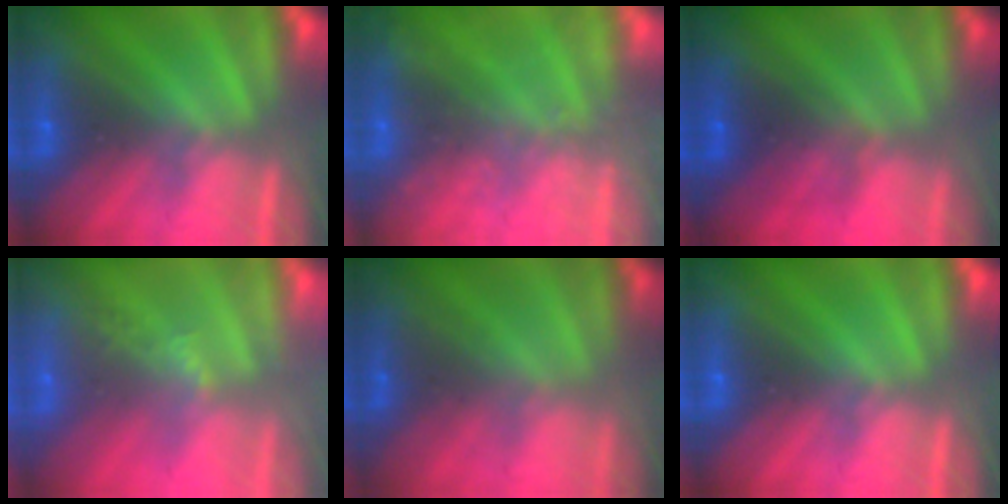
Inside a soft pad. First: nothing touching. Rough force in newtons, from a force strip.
{"total": 2.4}
{"total": 1.7}
{"total": 2.2}
{"total": 1.8}
{"total": 0.0}